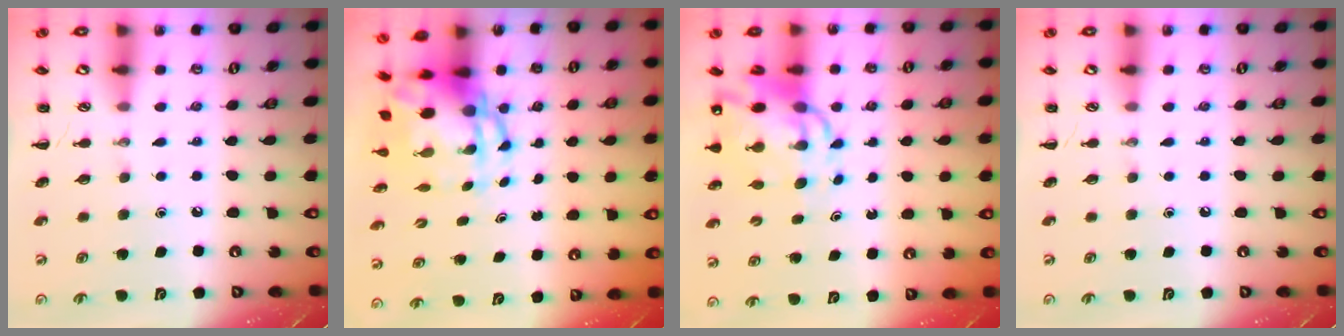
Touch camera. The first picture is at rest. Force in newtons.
{"total": 6.6, "press": 6.3, "slide": 2.1}
{"total": 10.7, "press": 10.3, "slide": 2.8}
{"total": 0.0}